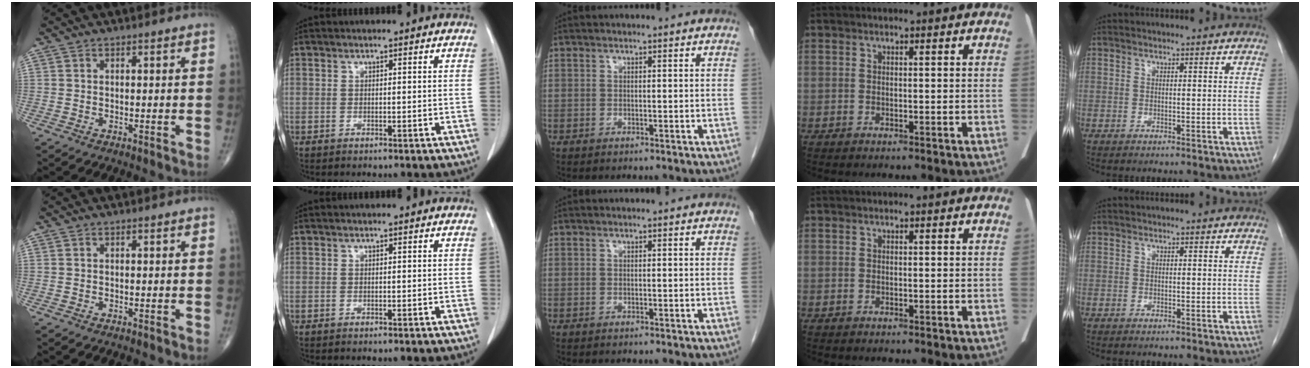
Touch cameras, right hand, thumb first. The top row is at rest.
{}